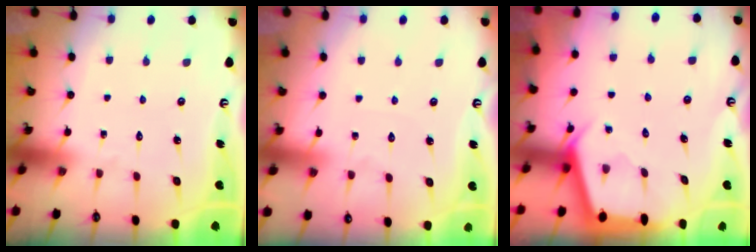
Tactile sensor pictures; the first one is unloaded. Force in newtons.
{"total": 1.7, "press": 1.6, "slide": 0.3}
{"total": 2.9, "press": 2.9, "slide": 0.3}